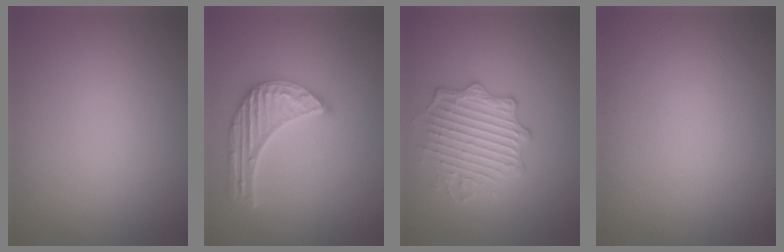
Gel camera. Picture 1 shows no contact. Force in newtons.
{"total": 5.2, "press": 4.0, "slide": 3.3}
{"total": 4.0, "press": 3.8, "slide": 1.2}
{"total": 0.0}